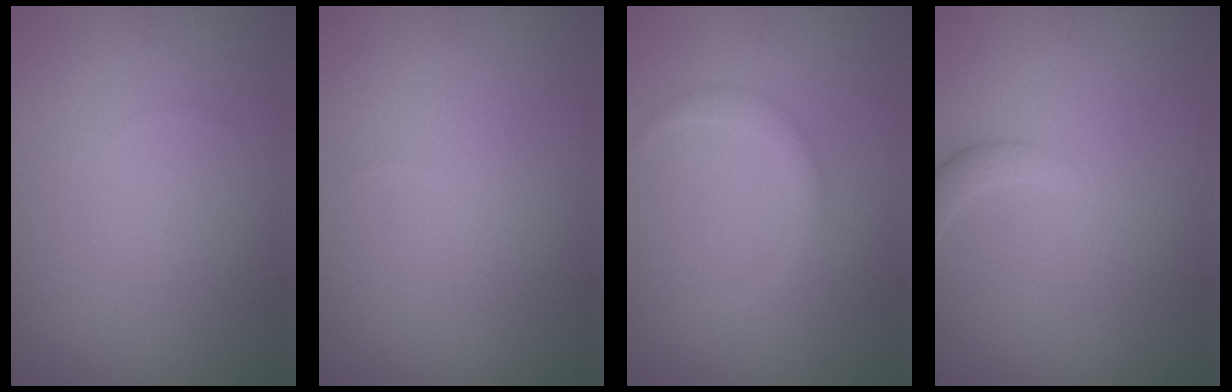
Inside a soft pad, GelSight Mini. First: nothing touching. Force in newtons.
{"total": 0.0}
{"total": 1.7, "press": 1.7, "slide": 0.1}
{"total": 1.4, "press": 1.4, "slide": 0.1}